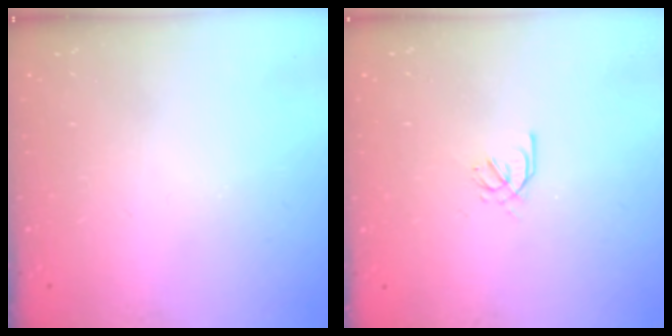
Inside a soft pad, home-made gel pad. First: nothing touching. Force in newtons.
{"total": 2.6, "press": 2.5, "slide": 0.7}